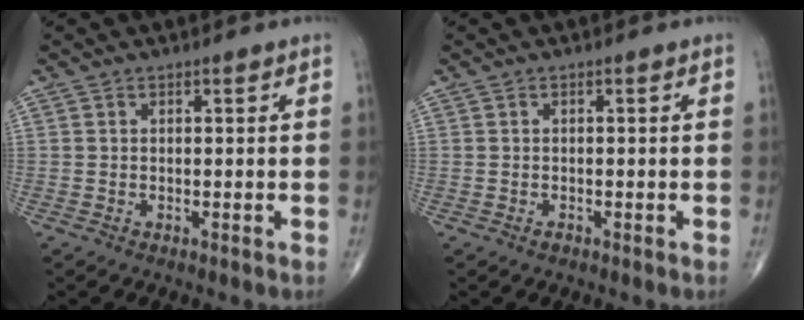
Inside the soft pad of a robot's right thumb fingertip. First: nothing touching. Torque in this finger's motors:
{"motor_torque": [-0.17, 0.04, -0.16, -0.04, -0.01]}